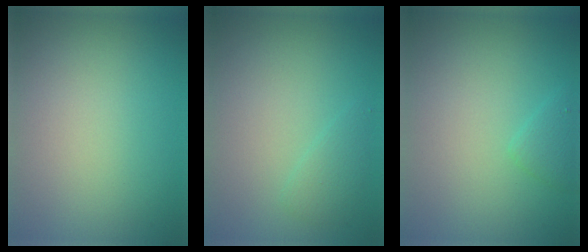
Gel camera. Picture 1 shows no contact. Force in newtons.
{"total": 1.3, "press": 1.3, "slide": 0.0}
{"total": 1.2, "press": 1.2, "slide": 0.0}